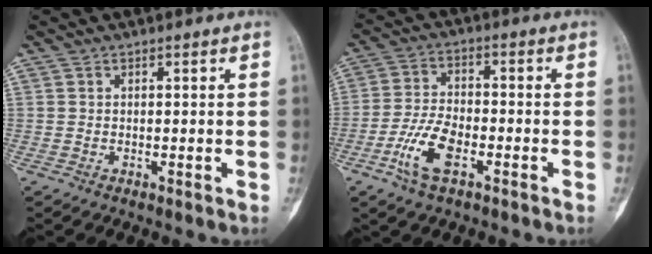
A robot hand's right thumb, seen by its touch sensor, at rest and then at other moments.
{"total": 9.0, "force": [-4.1, 4.0, 6.9], "torque": [-0.147, 0.017, -0.080]}